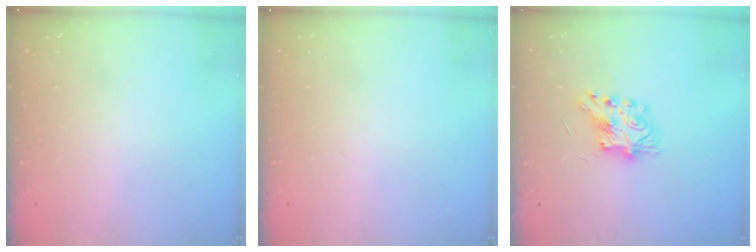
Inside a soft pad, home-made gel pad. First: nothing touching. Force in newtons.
{"total": 0.0}
{"total": 7.9, "press": 7.9, "slide": 0.3}